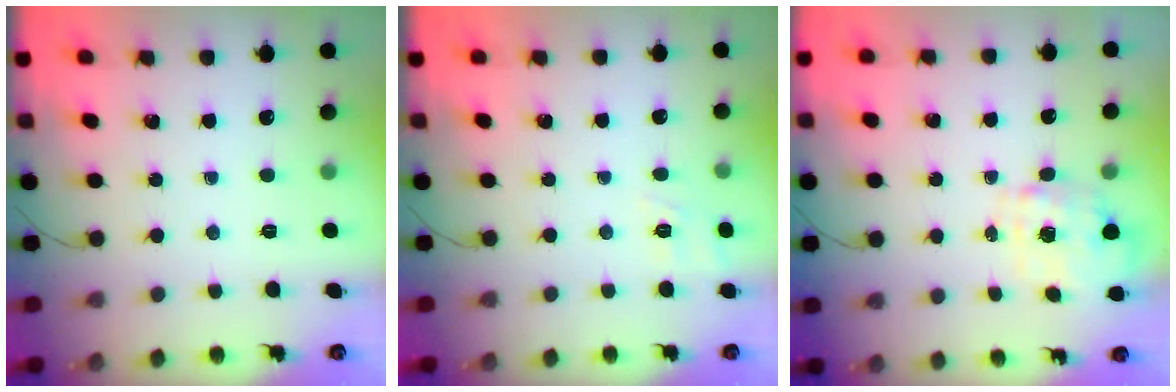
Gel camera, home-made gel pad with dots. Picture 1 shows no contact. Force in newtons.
{"total": 7.9, "press": 7.7, "slide": 1.6}
{"total": 1.5, "press": 1.5, "slide": 0.5}